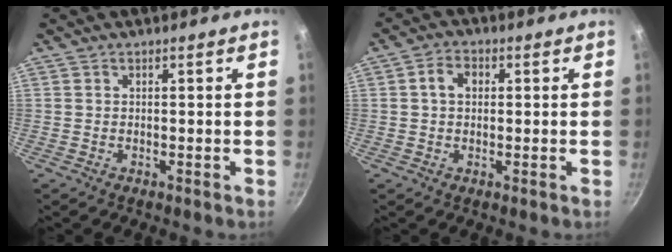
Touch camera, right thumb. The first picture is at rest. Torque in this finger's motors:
{"motor_torque": [-0.02, 1.18, 0.44, -0.26, -0.01]}